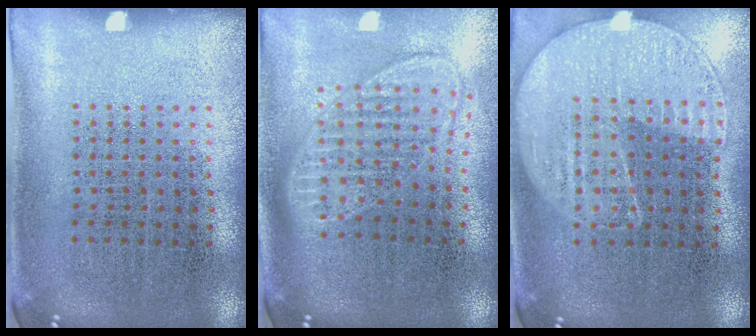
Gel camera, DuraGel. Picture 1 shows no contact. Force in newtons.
{"total": 1.8, "press": 1.5, "slide": 1.0}
{"total": 1.1, "press": 1.0, "slide": 0.4}